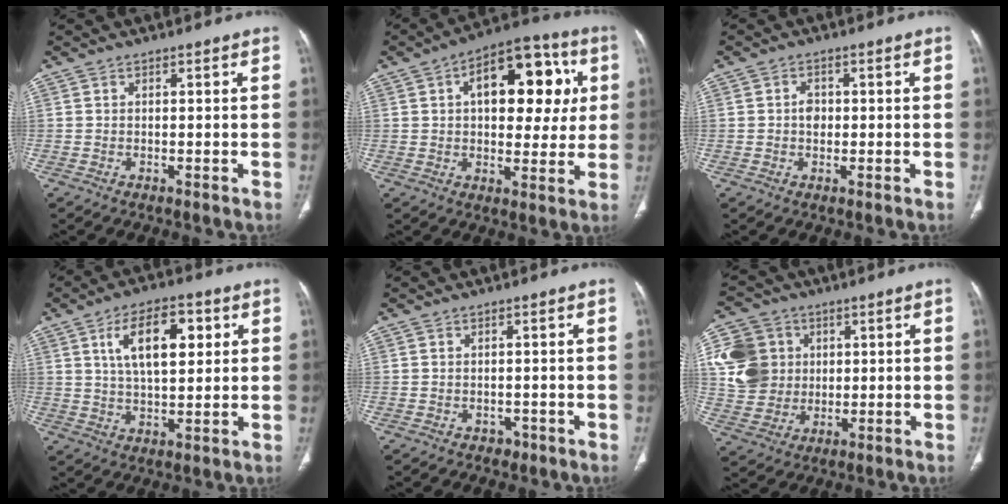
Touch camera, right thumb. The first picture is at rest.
{"total": 19.0, "force": [4.7, 10.4, 15.2], "torque": [-0.159, 0.018, 0.062]}
{"total": 2.4, "force": [-0.1, 1.9, 1.5], "torque": [-0.013, 0.005, -0.003]}
{"total": 12.3, "force": [4.0, 5.8, 10.0], "torque": [-0.147, -0.005, 0.069]}
{"total": 1.2, "force": [-0.7, 1.0, 0.2], "torque": [0.003, 0.004, -0.009]}
{"total": 13.1, "force": [2.3, 11.5, 5.8], "torque": [-0.101, 0.003, 0.048]}